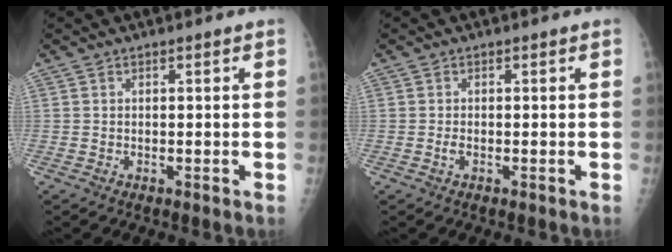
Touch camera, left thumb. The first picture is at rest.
{"total": 0.9, "force": [-0.3, 0.5, 0.7], "torque": [-0.015, -0.001, -0.006]}